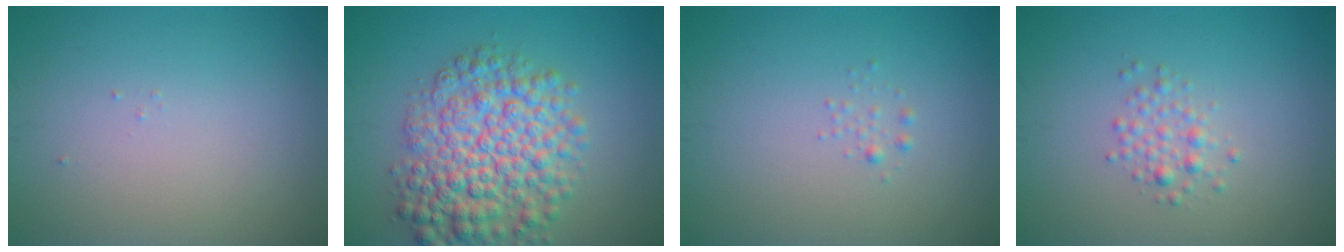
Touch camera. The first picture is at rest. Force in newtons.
{"total": 8.1, "press": 8.1, "slide": 0.2}
{"total": 0.7, "press": 0.7, "slide": 0.0}
{"total": 1.7, "press": 1.7, "slide": 0.1}